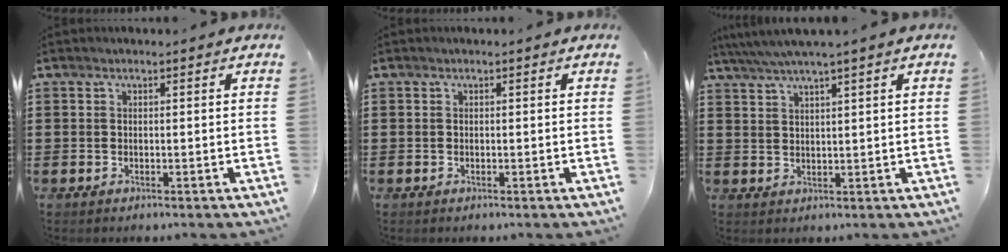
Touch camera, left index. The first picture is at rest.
{"total": 0.0}
{"total": 3.2, "force": [2.5, -0.5, 1.9], "torque": [-0.043, -0.004, 0.044]}